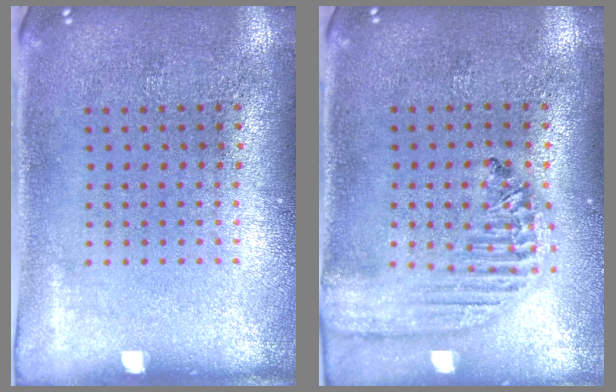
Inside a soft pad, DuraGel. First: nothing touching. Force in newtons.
{"total": 2.0, "press": 1.8, "slide": 0.9}